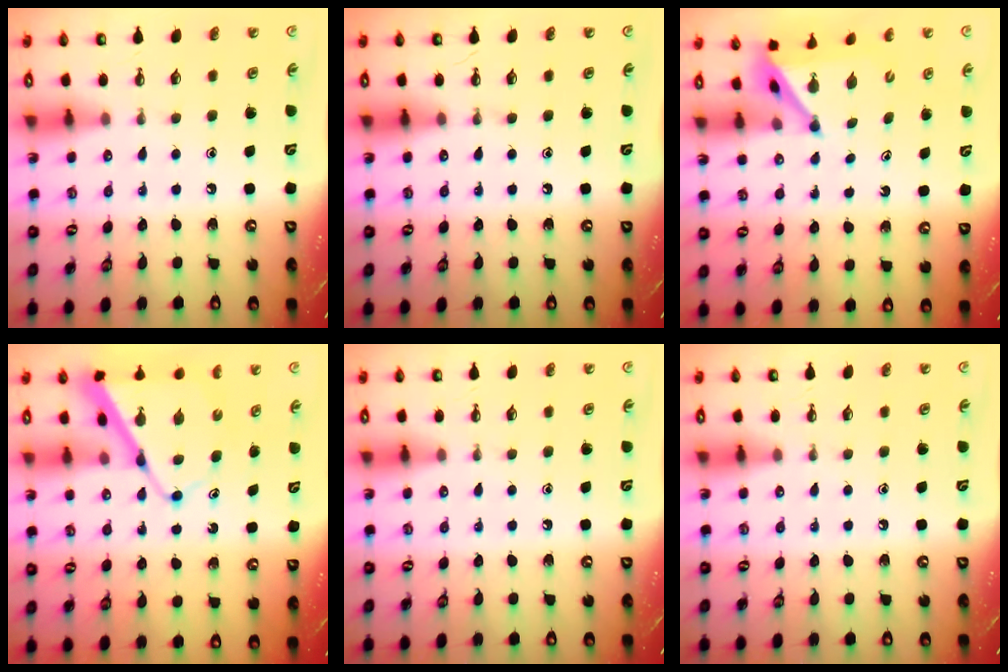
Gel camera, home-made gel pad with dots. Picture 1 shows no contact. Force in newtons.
{"total": 0.0}
{"total": 4.3, "press": 4.3, "slide": 0.4}
{"total": 10.2, "press": 10.2, "slide": 0.7}
{"total": 0.0}
{"total": 0.0}